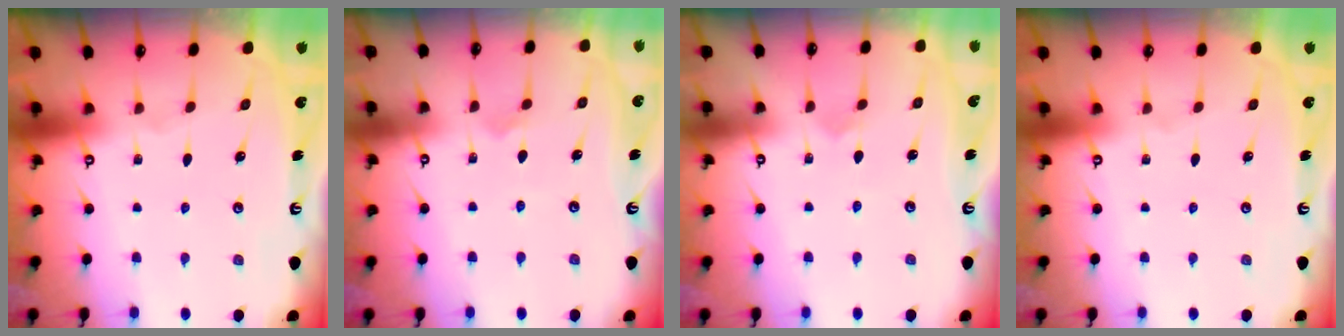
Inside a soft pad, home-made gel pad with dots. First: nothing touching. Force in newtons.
{"total": 4.3, "press": 4.3, "slide": 0.5}
{"total": 3.0, "press": 3.0, "slide": 0.2}
{"total": 0.0}